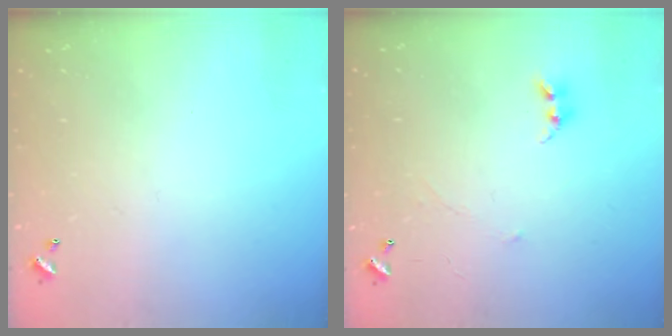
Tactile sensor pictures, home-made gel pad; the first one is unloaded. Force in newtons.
{"total": 0.9, "press": 0.8, "slide": 0.5}